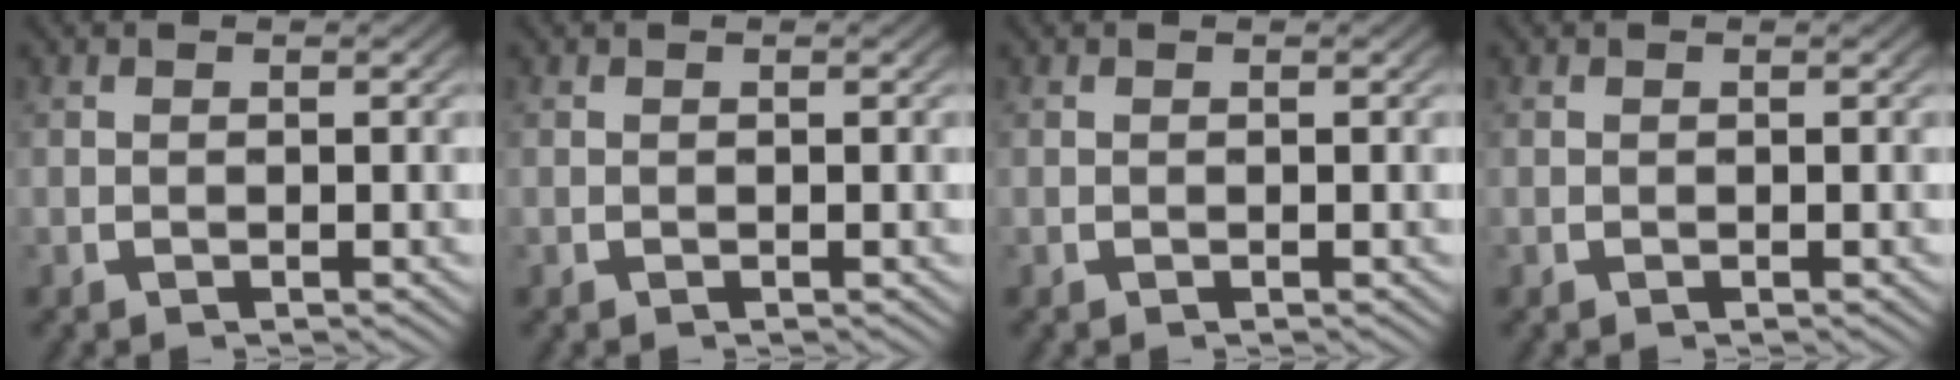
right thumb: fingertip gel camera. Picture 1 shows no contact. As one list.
[{"total": 0.0}, {"total": 0.0}, {"total": 0.0}]